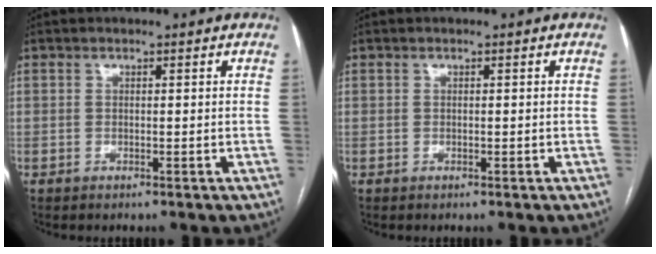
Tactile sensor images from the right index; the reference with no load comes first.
{"total": 0.0}